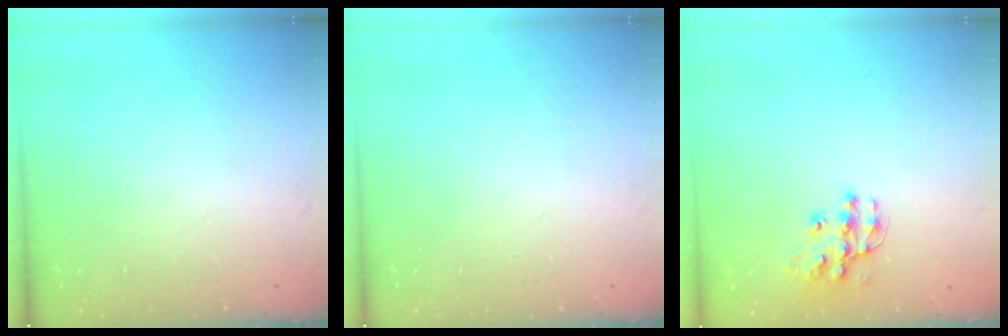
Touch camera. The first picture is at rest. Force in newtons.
{"total": 0.0}
{"total": 12.2, "press": 12.2, "slide": 0.9}